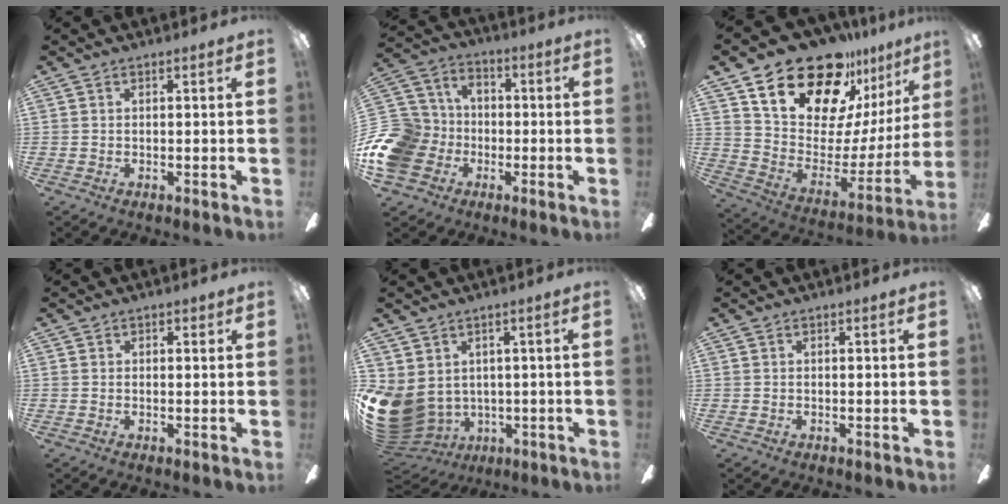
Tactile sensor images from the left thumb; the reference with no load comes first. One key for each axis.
{"total": 15.5, "fx": -5.3, "fy": 13.0, "fz": 6.6, "tx": -0.142, "ty": 0.049, "tz": -0.094}
{"total": 23.2, "fx": 17.9, "fy": 10.6, "fz": 10.4, "tx": -0.171, "ty": -0.128, "tz": 0.327}
{"total": 0.5, "fx": 0.2, "fy": 0.5, "fz": 0.1, "tx": 0.004, "ty": 0.000, "tz": 0.002}
{"total": 9.7, "fx": 0.2, "fy": 8.4, "fz": 5.0, "tx": -0.161, "ty": -0.018, "tz": 0.009}
{"total": 0.0}